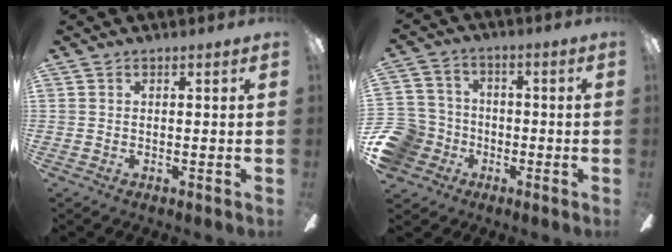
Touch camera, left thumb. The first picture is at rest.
{"total": 12.1, "force": [-4.9, 10.2, 4.2], "torque": [-0.124, 0.042, -0.087]}